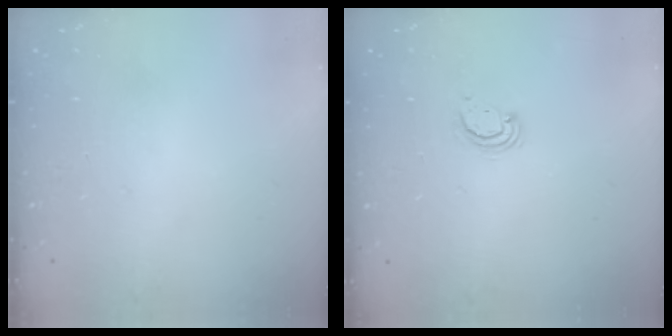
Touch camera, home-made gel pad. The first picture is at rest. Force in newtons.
{"total": 2.6, "press": 2.6, "slide": 0.3}